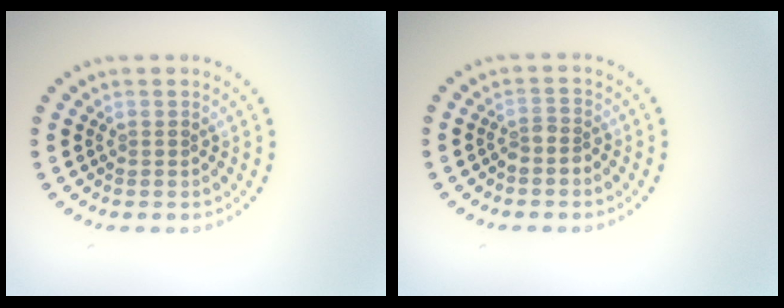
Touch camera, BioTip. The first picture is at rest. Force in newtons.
{"total": 1.5, "press": 1.1, "slide": 1.0}